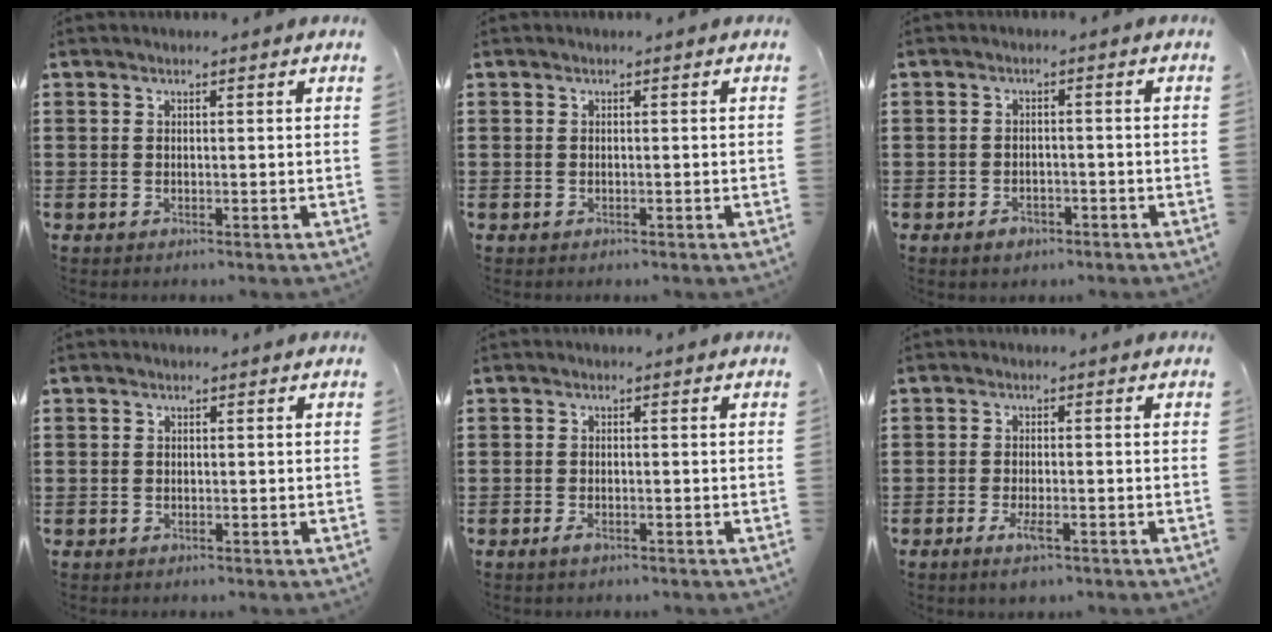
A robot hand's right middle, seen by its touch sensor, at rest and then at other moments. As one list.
[{"total": 0.0}, {"total": 1.8, "force": [-1.4, 1.0, 0.7], "torque": [-0.018, 0.000, -0.028]}, {"total": 0.5, "force": [-0.3, 0.4, 0.0], "torque": [0.000, 0.004, -0.007]}, {"total": 1.4, "force": [-0.9, 0.6, 0.9], "torque": [-0.020, -0.002, -0.016]}, {"total": 3.3, "force": [-1.6, 1.0, 2.7], "torque": [-0.057, -0.004, -0.032]}]